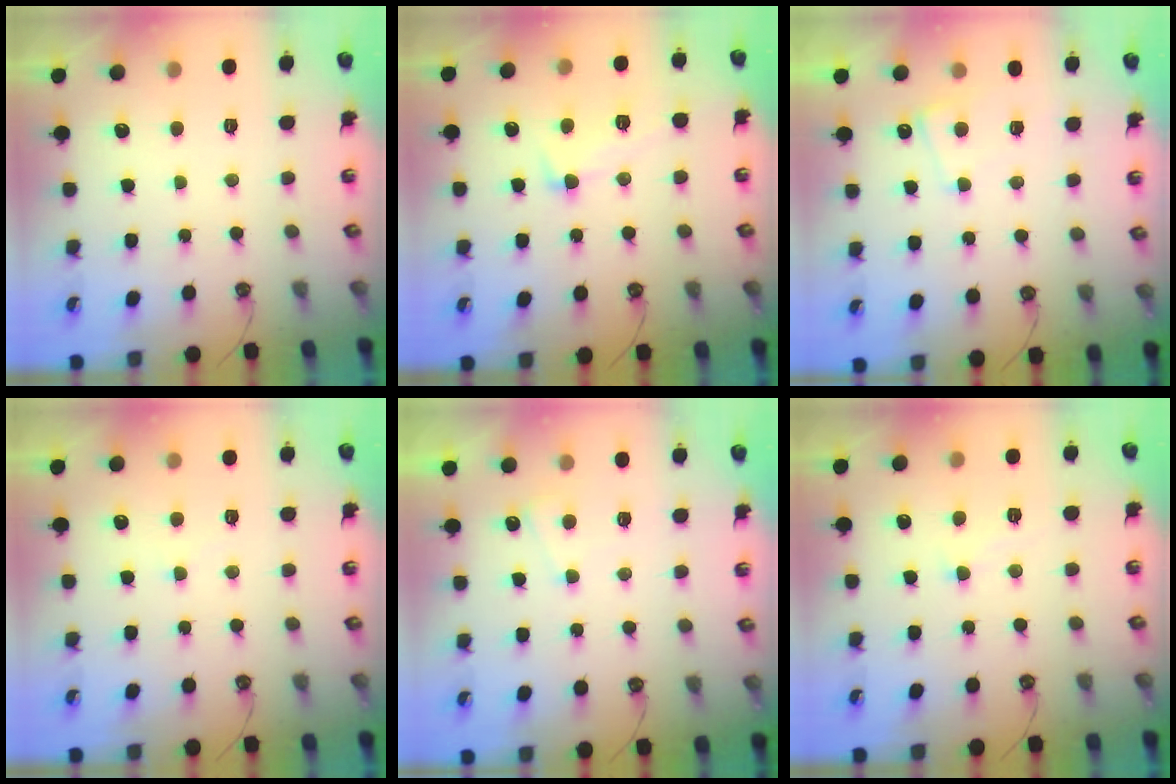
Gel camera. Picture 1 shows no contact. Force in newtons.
{"total": 2.1, "press": 1.8, "slide": 1.1}
{"total": 2.4, "press": 2.4, "slide": 0.4}
{"total": 5.6, "press": 5.6, "slide": 0.4}
{"total": 2.2, "press": 2.2, "slide": 0.5}
{"total": 4.1, "press": 4.1, "slide": 0.5}